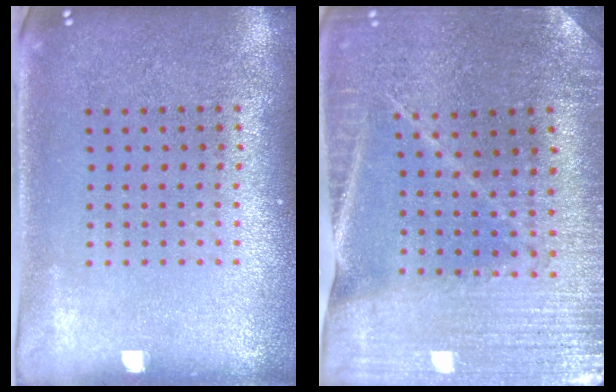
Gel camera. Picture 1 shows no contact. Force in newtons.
{"total": 2.0, "press": 2.0, "slide": 0.1}